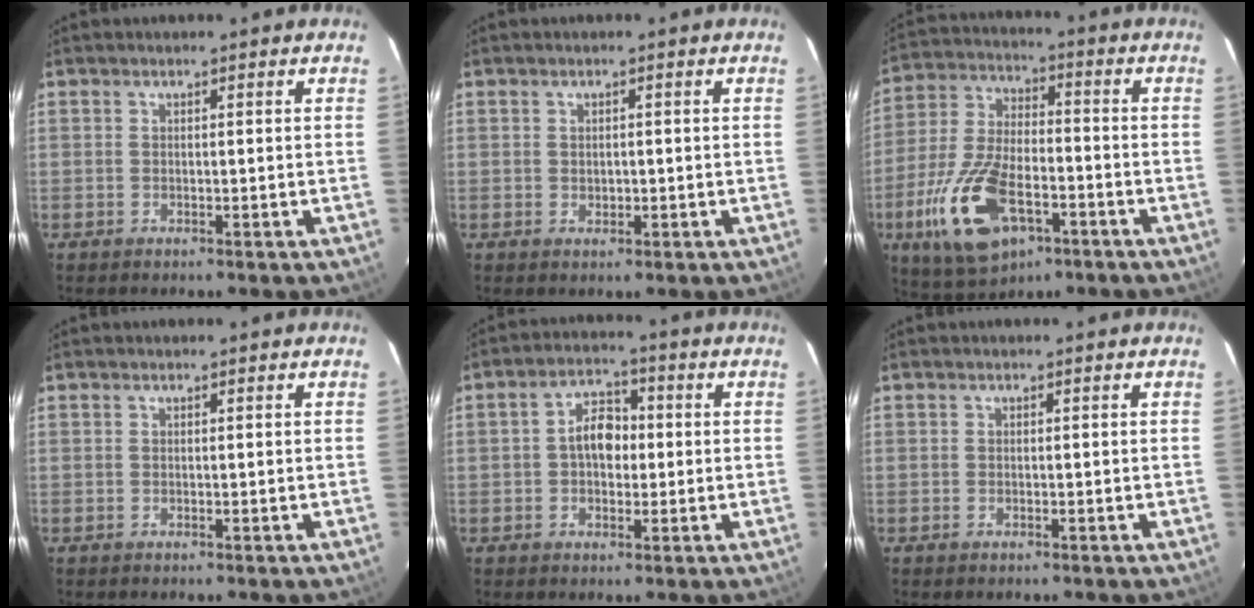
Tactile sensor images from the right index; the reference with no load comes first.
{"total": 1.2, "force": [0.1, 1.1, 0.5], "torque": [-0.006, 0.001, 0.004]}
{"total": 17.8, "force": [-7.7, 8.7, 13.5], "torque": [-0.296, -0.023, -0.135]}
{"total": 0.0}
{"total": 6.2, "force": [-0.1, 4.2, 4.5], "torque": [-0.080, 0.020, -0.001]}
{"total": 0.5, "force": [-0.4, 0.3, 0.3], "torque": [-0.005, -0.002, -0.008]}